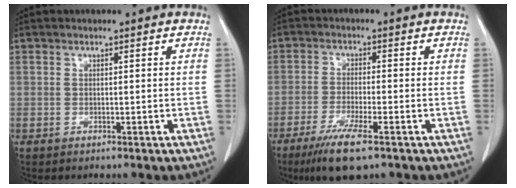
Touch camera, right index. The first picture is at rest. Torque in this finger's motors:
{"motor_torque": [0.88, -0.73, 0.32, 0.11]}